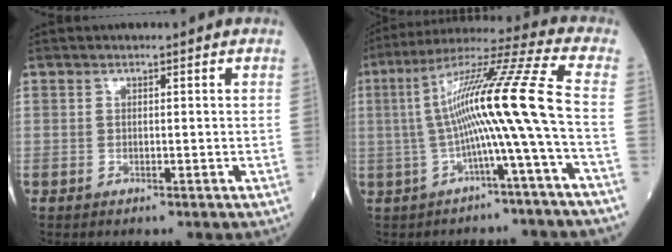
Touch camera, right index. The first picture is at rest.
{"total": 14.3, "force": [-1.6, -2.0, 14.1], "torque": [-0.250, 0.037, -0.035]}